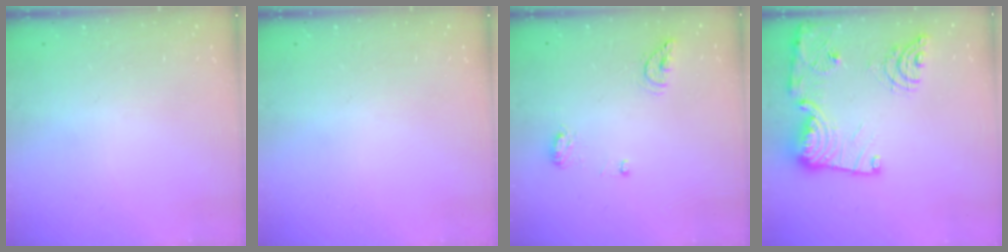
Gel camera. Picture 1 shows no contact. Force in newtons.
{"total": 0.0}
{"total": 11.0, "press": 8.3, "slide": 7.1}
{"total": 19.2, "press": 19.2, "slide": 1.7}